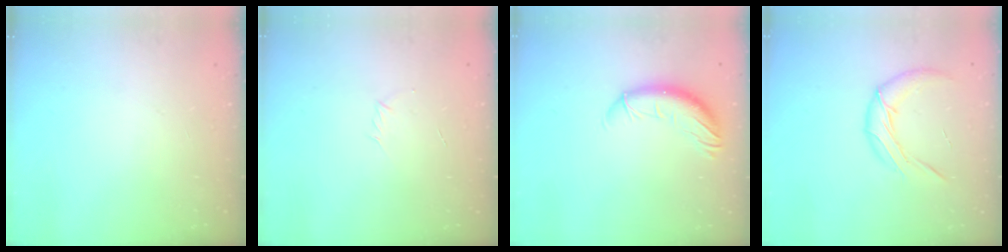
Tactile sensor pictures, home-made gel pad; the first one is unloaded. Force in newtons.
{"total": 2.9, "press": 2.8, "slide": 0.8}
{"total": 10.5, "press": 10.4, "slide": 1.7}
{"total": 11.2, "press": 10.9, "slide": 2.4}